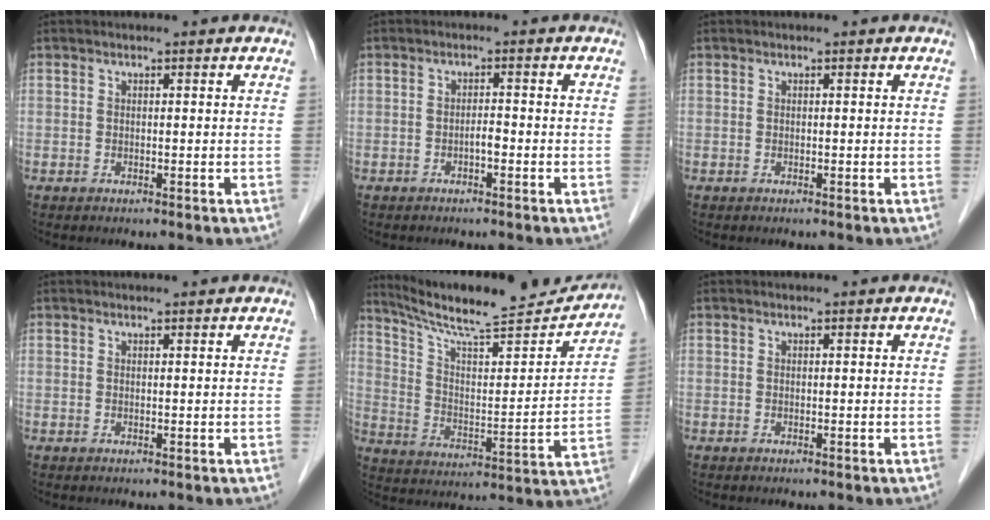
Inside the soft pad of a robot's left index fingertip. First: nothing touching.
{"total": 1.3, "force": [-0.9, 0.3, 1.0], "torque": [-0.015, -0.001, -0.015]}
{"total": 0.0}
{"total": 1.4, "force": [1.3, 0.0, 0.5], "torque": [-0.005, 0.011, 0.021]}
{"total": 20.1, "force": [18.7, 1.6, 7.2], "torque": [-0.124, -0.027, 0.284]}
{"total": 0.0}